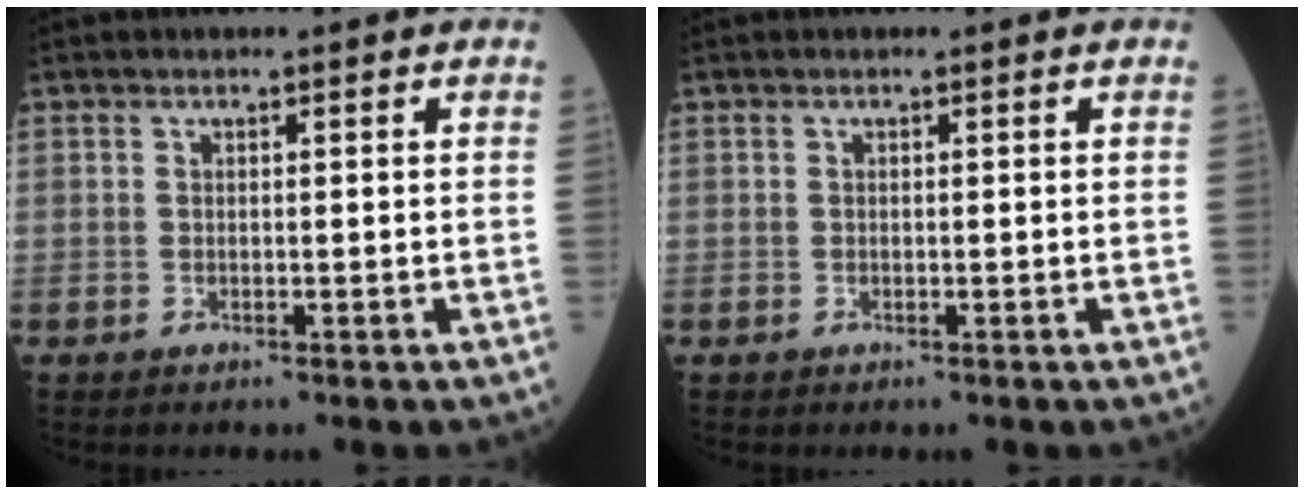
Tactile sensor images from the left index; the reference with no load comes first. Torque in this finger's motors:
{"motor_torque": [-0.36, 0.37, -0.03, -0.01]}